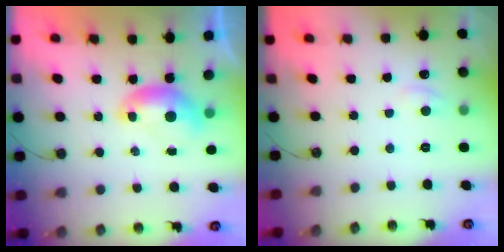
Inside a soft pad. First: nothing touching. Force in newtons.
{"total": 2.5, "press": 2.4, "slide": 0.5}